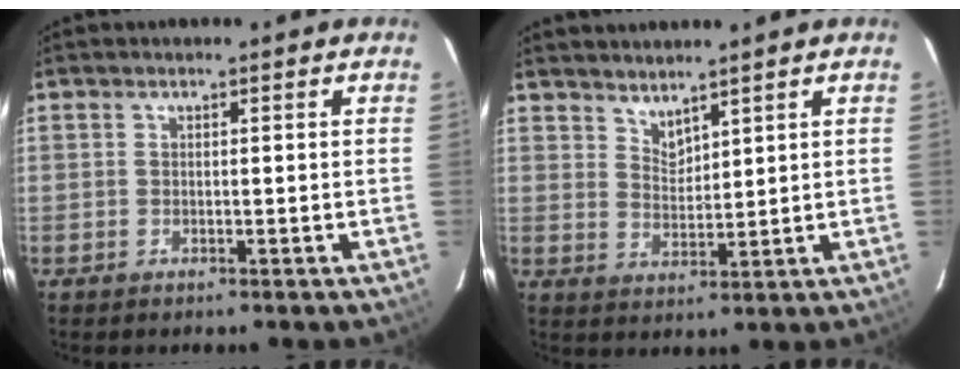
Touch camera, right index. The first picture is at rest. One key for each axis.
{"total": 3.8, "fx": 3.5, "fy": 1.1, "fz": 1.1, "tx": -0.016, "ty": -0.005, "tz": 0.063}